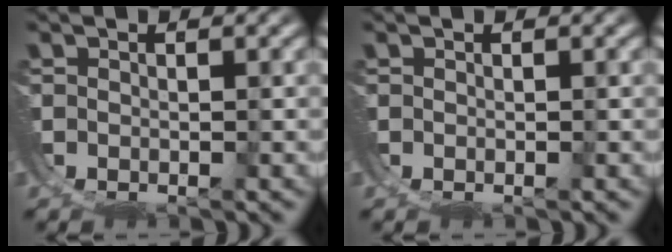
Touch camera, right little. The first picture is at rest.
{"total": 0.0}